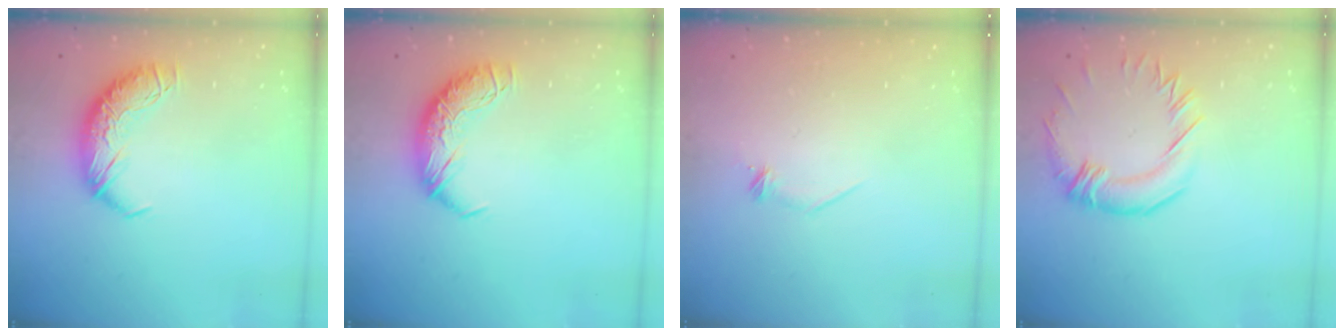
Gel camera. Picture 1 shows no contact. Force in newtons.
{"total": 0.0}
{"total": 7.8, "press": 7.8, "slide": 0.7}
{"total": 1.5, "press": 0.9, "slide": 1.1}